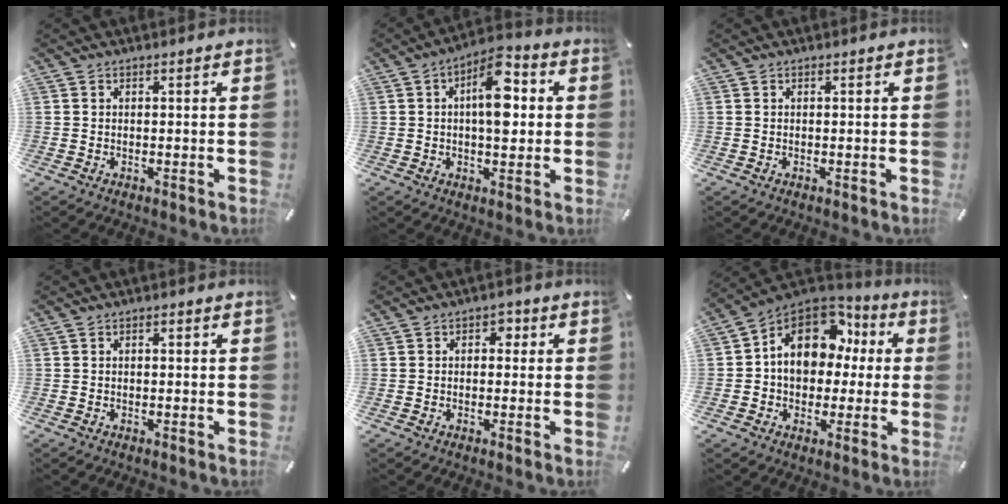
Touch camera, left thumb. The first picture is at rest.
{"total": 10.8, "force": [1.8, 5.2, 9.3], "torque": [-0.131, -0.003, 0.029]}
{"total": 0.0}
{"total": 0.7, "force": [-0.1, 0.4, 0.5], "torque": [-0.011, 0.001, -0.002]}
{"total": 2.3, "force": [-0.2, 1.8, 1.4], "torque": [-0.013, 0.005, -0.012]}
{"total": 13.6, "force": [3.6, 10.7, 7.6], "torque": [-0.132, -0.013, 0.068]}